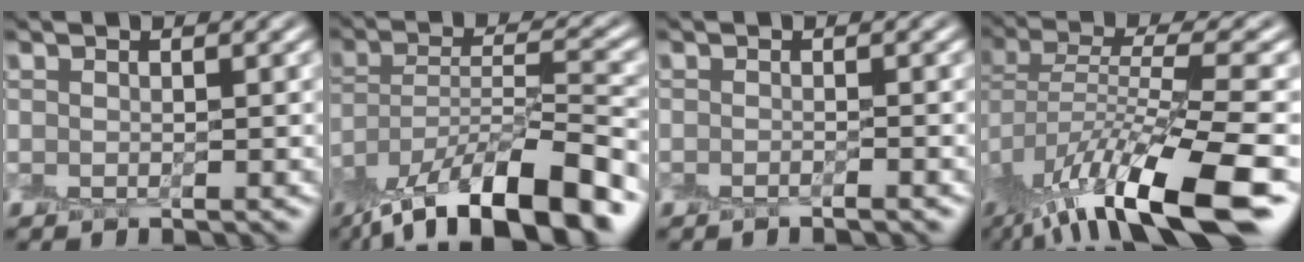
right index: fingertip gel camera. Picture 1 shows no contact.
{"total": 11.5, "force": [-8.4, 3.2, 7.3], "torque": [-0.114, 0.014, -0.153]}
{"total": 0.8, "force": [-0.7, -0.2, 0.2], "torque": [-0.003, 0.000, -0.016]}
{"total": 11.8, "force": [-7.0, 3.1, 9.0], "torque": [-0.168, 0.011, -0.115]}